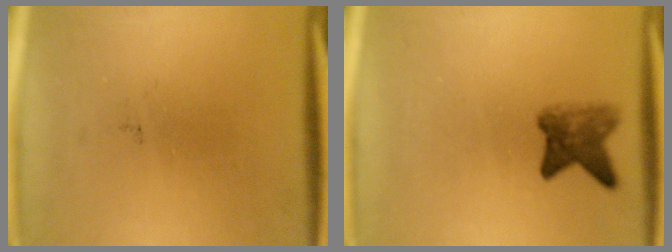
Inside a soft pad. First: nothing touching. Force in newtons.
{"total": 4.2}